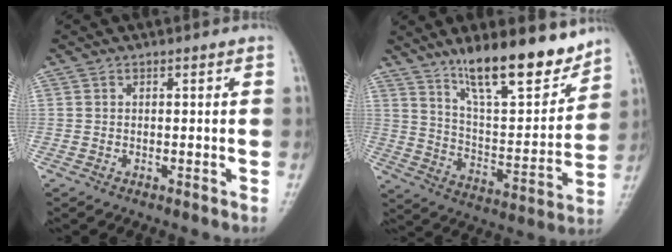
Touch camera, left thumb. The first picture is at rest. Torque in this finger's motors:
{"motor_torque": [3.96, 1.05, 1.30, -0.87, 0.27]}